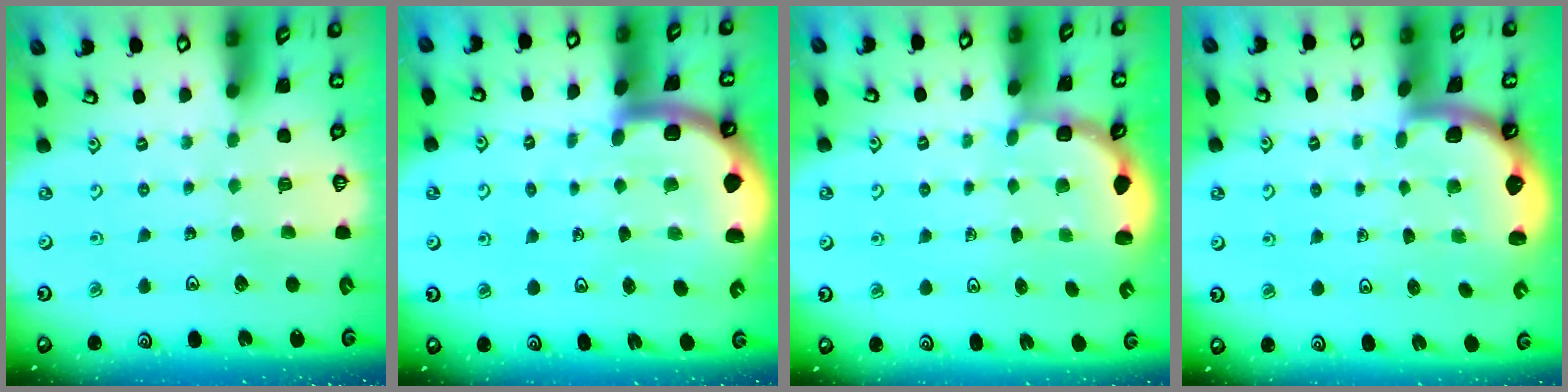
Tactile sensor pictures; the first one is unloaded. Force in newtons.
{"total": 6.4, "press": 6.3, "slide": 0.8}
{"total": 3.1, "press": 2.5, "slide": 1.8}
{"total": 1.4, "press": 1.4, "slide": 0.1}